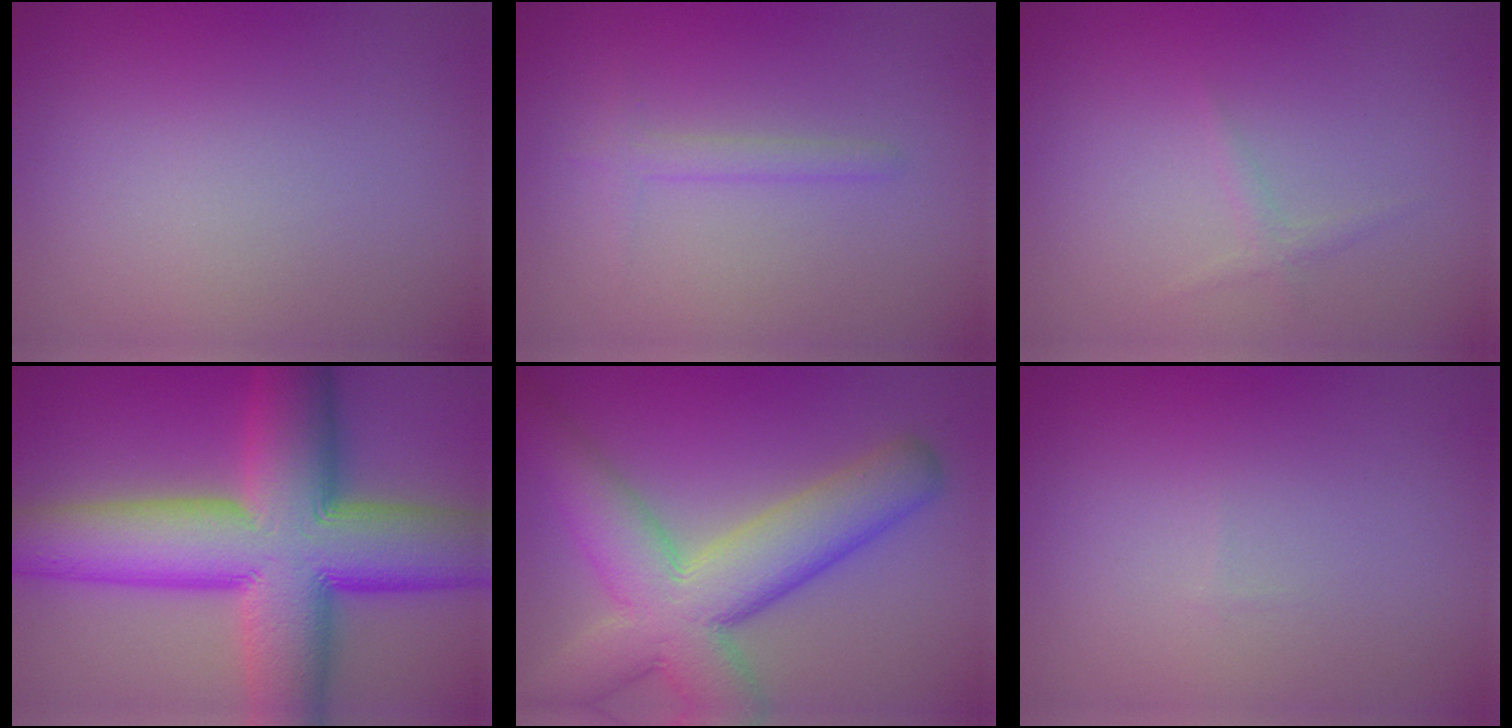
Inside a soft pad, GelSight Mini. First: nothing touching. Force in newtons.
{"total": 1.2, "press": 1.2, "slide": 0.1}
{"total": 0.8, "press": 0.8, "slide": 0.1}
{"total": 16.5, "press": 16.5, "slide": 0.4}
{"total": 10.5, "press": 10.5, "slide": 0.8}
{"total": 0.0}